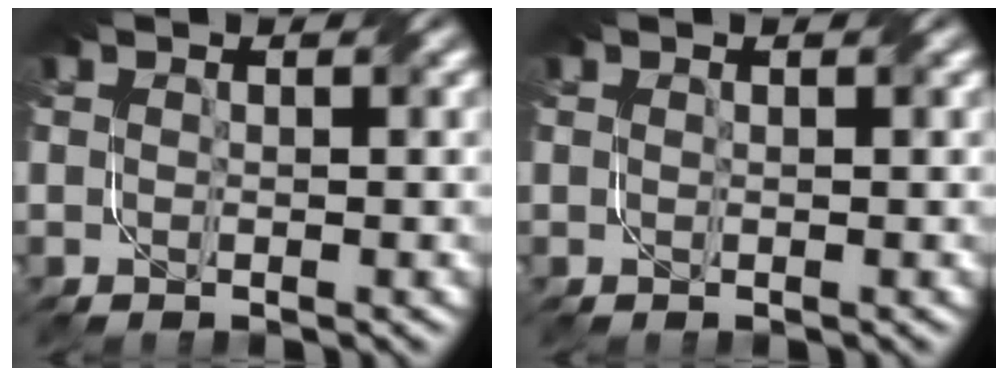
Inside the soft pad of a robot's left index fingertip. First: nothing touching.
{"total": 0.0}